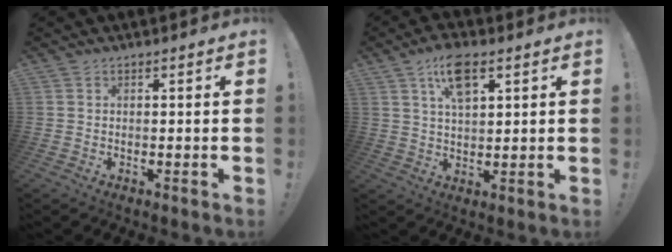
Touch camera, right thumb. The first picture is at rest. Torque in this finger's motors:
{"motor_torque": [0.21, 1.75, 0.05, 0.19, 0.02]}